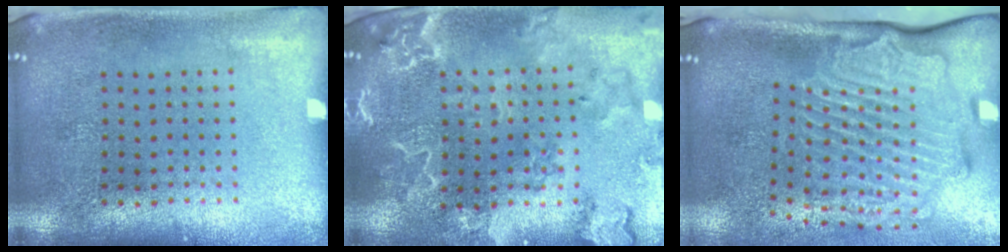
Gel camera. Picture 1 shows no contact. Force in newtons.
{"total": 2.7, "press": 2.6, "slide": 0.8}
{"total": 3.1, "press": 2.2, "slide": 2.1}